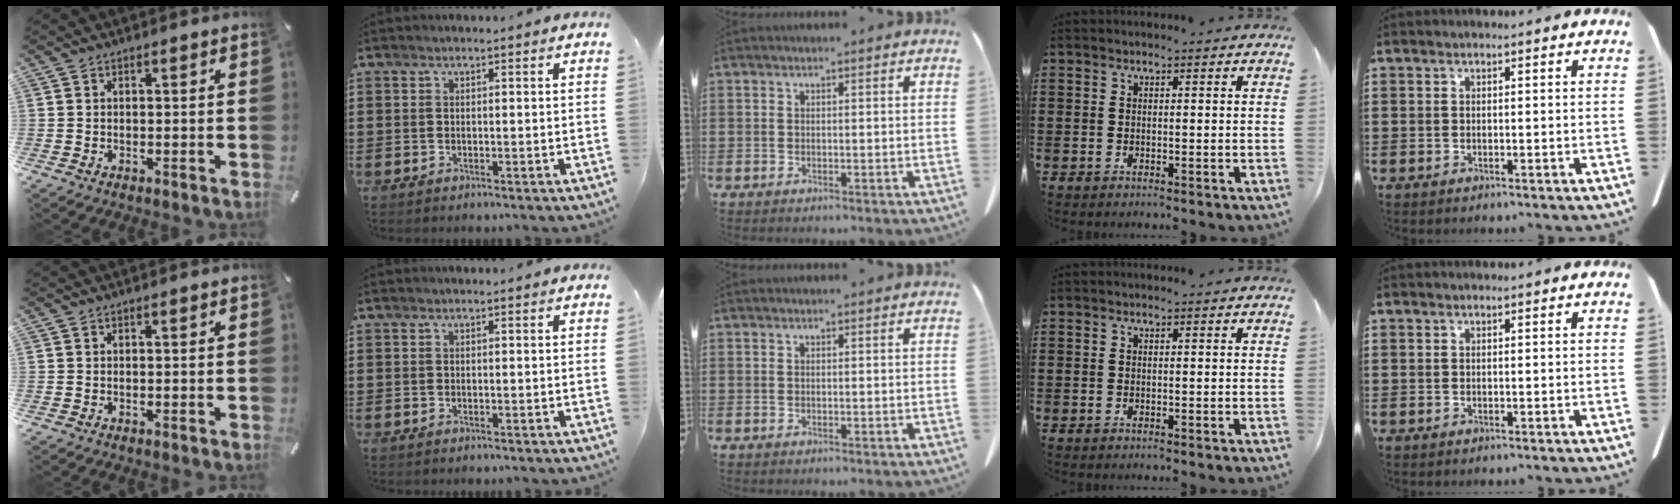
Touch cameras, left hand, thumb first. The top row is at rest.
{}